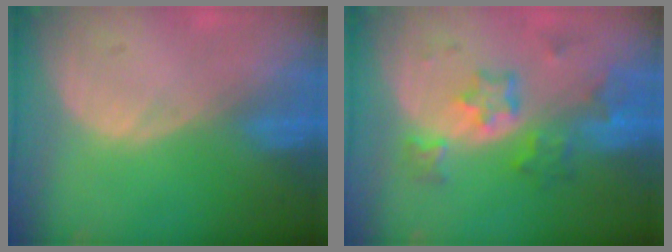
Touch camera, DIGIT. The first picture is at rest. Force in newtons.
{"total": 7.1, "press": 6.3, "slide": 3.3}